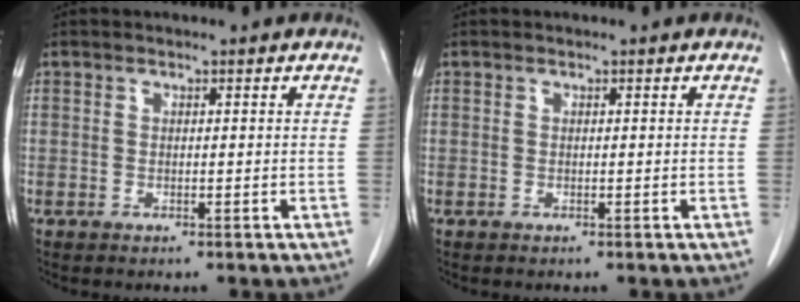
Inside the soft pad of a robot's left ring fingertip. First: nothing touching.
{"total": 0.0}